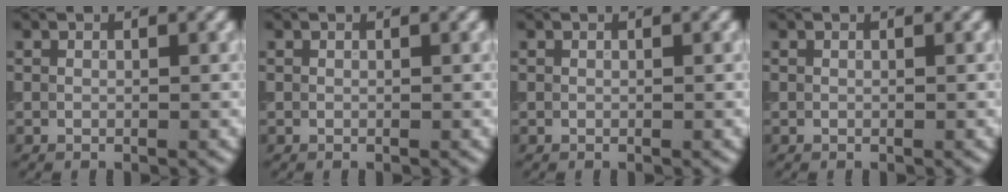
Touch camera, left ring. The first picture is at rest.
{"total": 0.0}
{"total": 0.0}
{"total": 0.0}